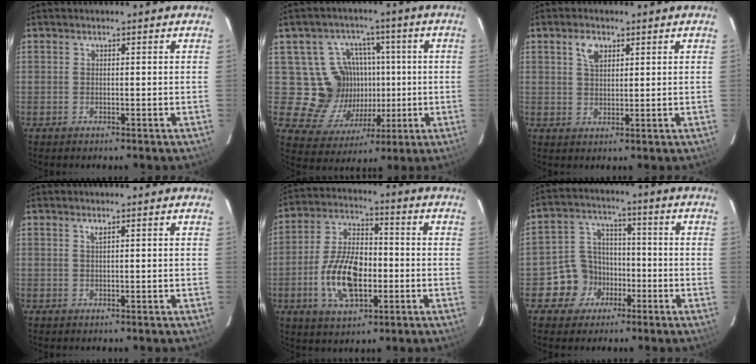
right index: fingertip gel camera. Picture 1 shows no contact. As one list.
[{"total": 12.8, "force": [0.6, 12.2, 3.8], "torque": [-0.092, 0.024, 0.023]}, {"total": 3.7, "force": [1.8, 2.1, 2.3], "torque": [-0.042, 0.009, 0.035]}, {"total": 0.7, "force": [0.4, -0.2, 0.5], "torque": [-0.011, 0.001, 0.006]}, {"total": 13.7, "force": [-3.4, 7.4, 11.0], "torque": [-0.220, 0.009, -0.056]}, {"total": 8.8, "force": [-3.8, 7.7, 1.9], "torque": [-0.060, 0.036, -0.059]}]